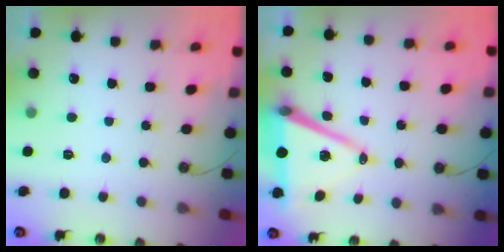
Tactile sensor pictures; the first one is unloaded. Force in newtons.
{"total": 10.9, "press": 10.2, "slide": 4.0}